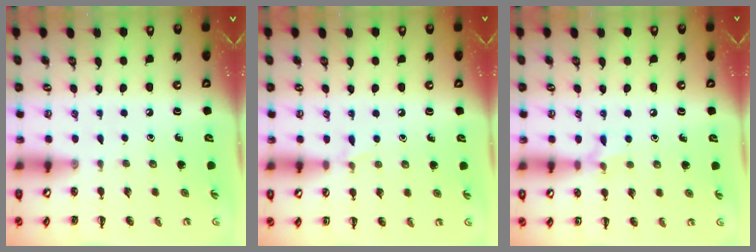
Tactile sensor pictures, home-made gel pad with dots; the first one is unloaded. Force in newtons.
{"total": 4.3, "press": 4.1, "slide": 1.5}
{"total": 6.3, "press": 6.0, "slide": 2.1}